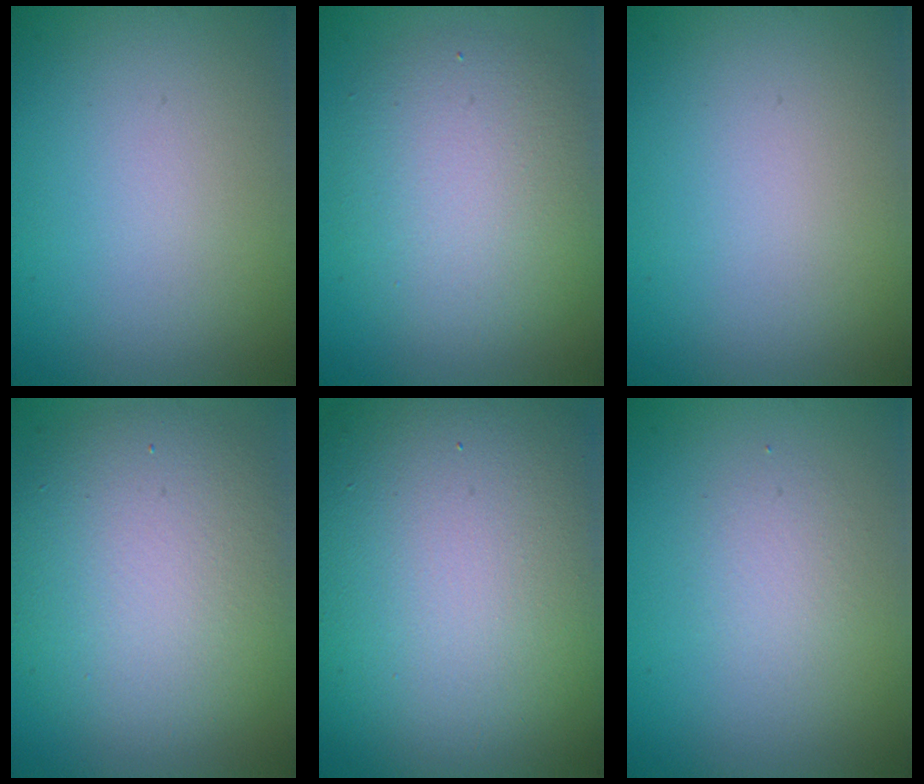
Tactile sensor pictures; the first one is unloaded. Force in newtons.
{"total": 5.7, "press": 5.7, "slide": 0.2}
{"total": 0.0}
{"total": 8.8, "press": 8.8, "slide": 0.9}
{"total": 16.5, "press": 16.5, "slide": 0.7}
{"total": 1.5, "press": 1.5, "slide": 0.1}